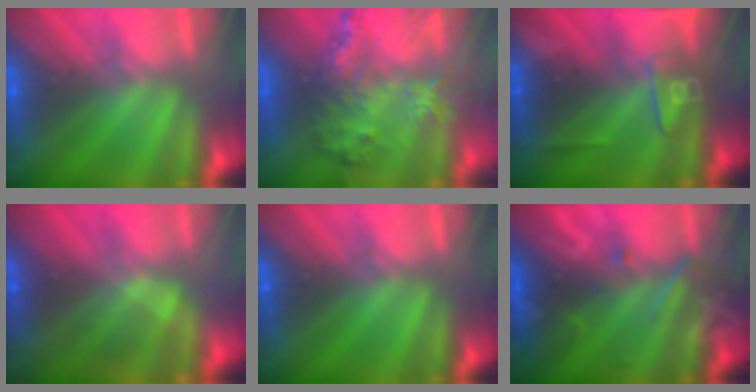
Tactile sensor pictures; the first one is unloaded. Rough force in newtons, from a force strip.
{"total": 7.8}
{"total": 2.5}
{"total": 1.7}
{"total": 0.0}
{"total": 2.7}